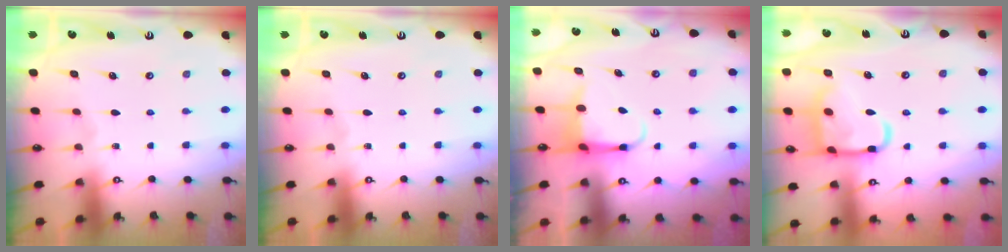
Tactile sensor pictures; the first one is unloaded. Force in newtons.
{"total": 0.0}
{"total": 3.8, "press": 3.7, "slide": 0.7}
{"total": 15.6, "press": 15.5, "slide": 1.4}